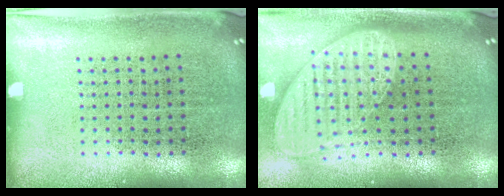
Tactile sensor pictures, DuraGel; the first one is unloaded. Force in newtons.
{"total": 1.7, "press": 1.3, "slide": 1.0}